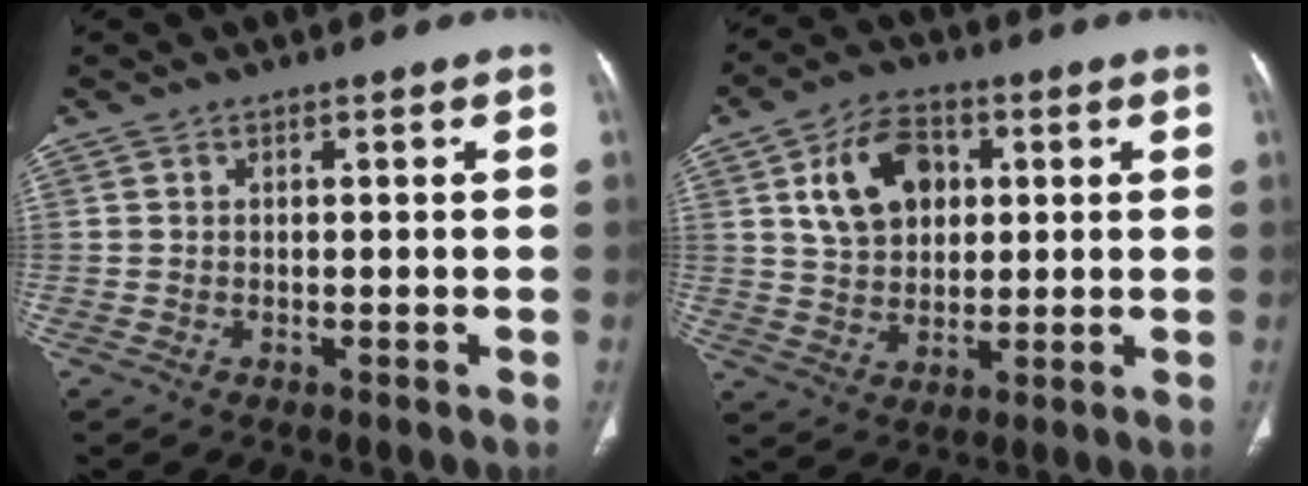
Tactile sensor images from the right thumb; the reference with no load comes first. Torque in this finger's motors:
{"motor_torque": [0.14, 0.39, 0.12, -0.04, 0.14]}